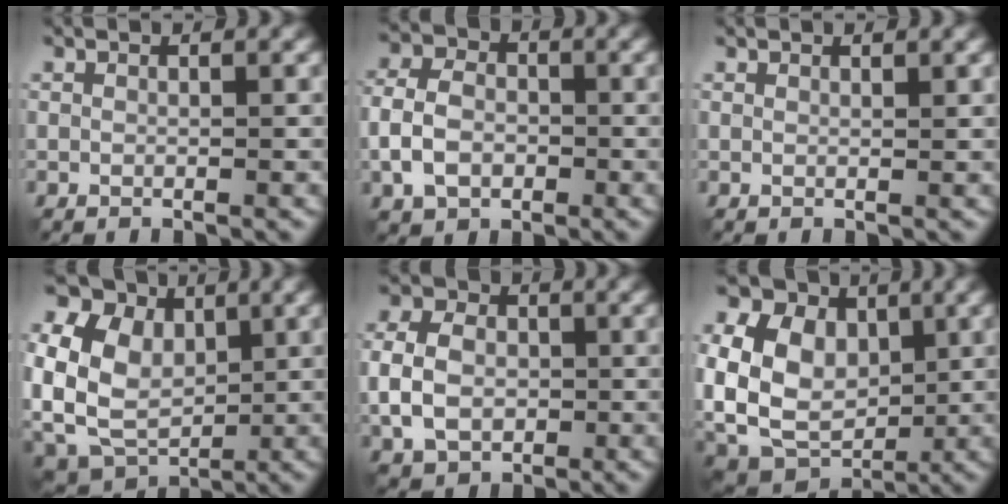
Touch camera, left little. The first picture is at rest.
{"total": 5.2, "force": [-1.5, 3.9, 3.1], "torque": [-0.067, -0.002, -0.034]}
{"total": 0.7, "force": [0.6, 0.1, 0.3], "torque": [-0.006, -0.001, 0.008]}
{"total": 15.1, "force": [3.2, 11.6, 9.1], "torque": [-0.235, 0.031, 0.045]}
{"total": 6.6, "force": [-0.9, 5.2, 4.1], "torque": [-0.087, 0.001, -0.030]}
{"total": 16.7, "force": [2.9, 13.2, 9.9], "torque": [-0.247, 0.036, 0.047]}